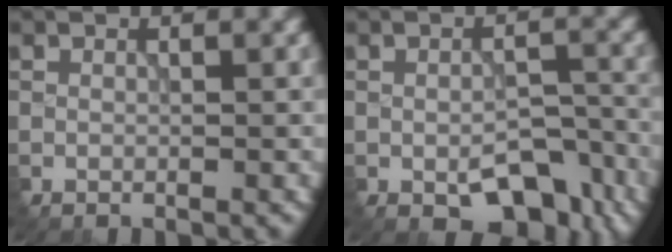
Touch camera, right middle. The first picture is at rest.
{"total": 5.4, "force": [-2.9, 2.8, 3.6], "torque": [-0.053, -0.009, -0.037]}